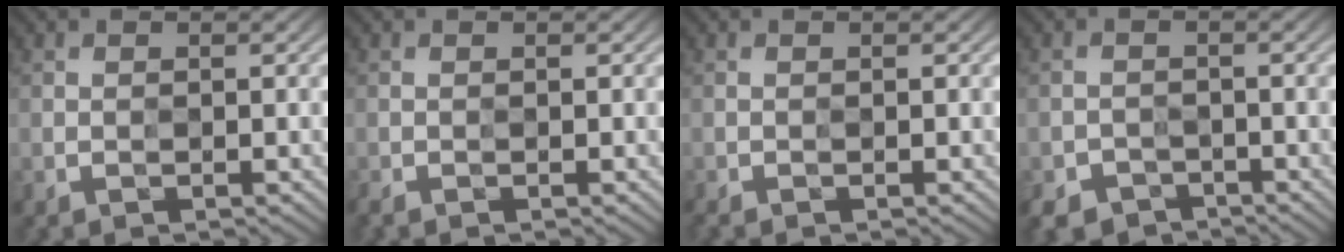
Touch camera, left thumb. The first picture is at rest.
{"total": 0.7, "force": [-0.5, 0.1, 0.5], "torque": [-0.014, -0.003, -0.012]}
{"total": 0.7, "force": [-0.6, 0.0, 0.5], "torque": [-0.014, -0.003, -0.012]}
{"total": 2.3, "force": [-1.8, 1.4, -0.4], "torque": [0.006, -0.004, -0.037]}